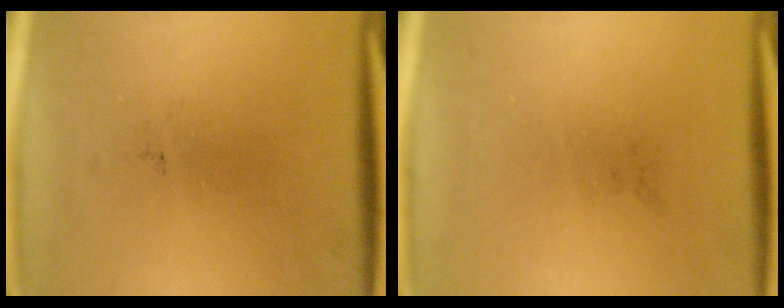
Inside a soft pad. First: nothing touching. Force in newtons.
{"total": 0.0}